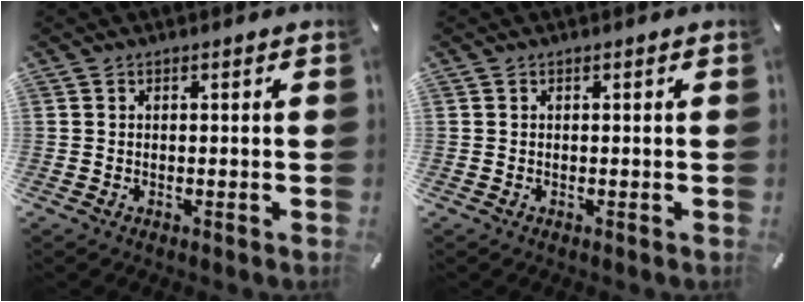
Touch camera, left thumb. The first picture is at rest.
{"total": 0.0}